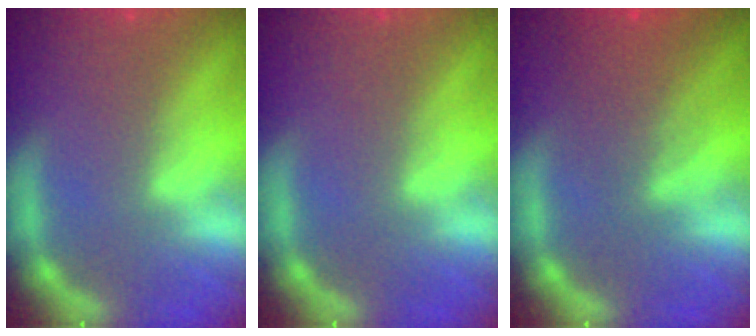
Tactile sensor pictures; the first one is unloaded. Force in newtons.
{"total": 0.0}
{"total": 4.6}